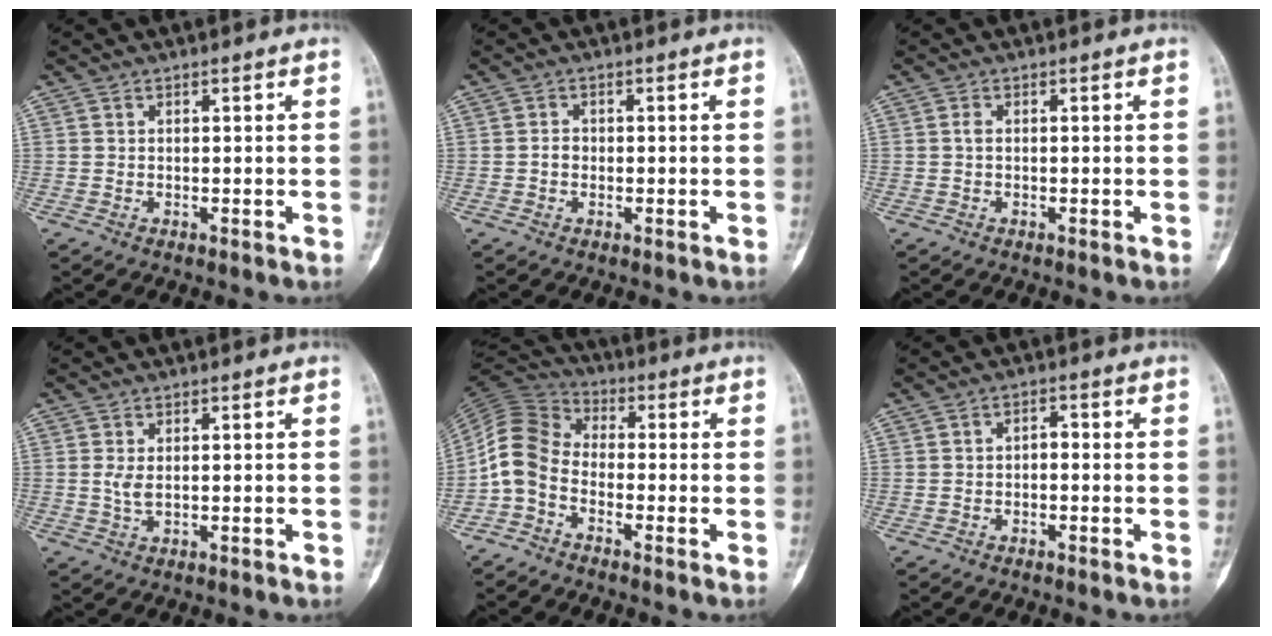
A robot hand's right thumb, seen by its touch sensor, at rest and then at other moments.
{"total": 1.4, "force": [-0.4, 1.2, 0.7], "torque": [-0.003, 0.007, -0.010]}
{"total": 0.7, "force": [0.0, 0.5, 0.6], "torque": [-0.011, 0.001, -0.004]}
{"total": 2.2, "force": [0.2, 1.0, 1.9], "torque": [-0.041, -0.003, 0.006]}
{"total": 7.9, "force": [-3.0, 5.5, 4.8], "torque": [-0.090, 0.045, -0.082]}
{"total": 1.8, "force": [-0.4, 1.1, 1.3], "torque": [-0.011, 0.013, -0.013]}